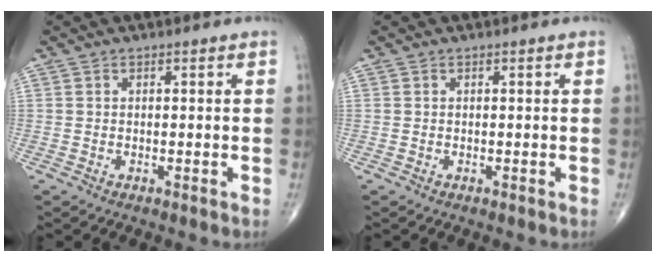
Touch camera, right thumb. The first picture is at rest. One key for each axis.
{"total": 0.0}